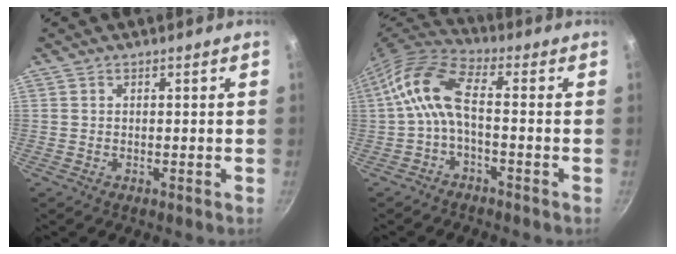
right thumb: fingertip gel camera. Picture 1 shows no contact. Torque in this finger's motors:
{"motor_torque": [0.22, 0.12, 1.42, -0.11, 0.45]}